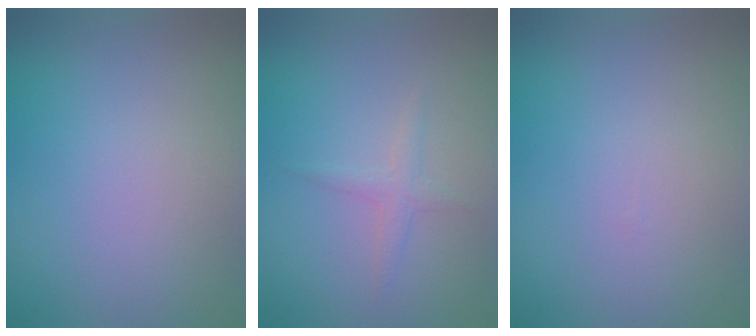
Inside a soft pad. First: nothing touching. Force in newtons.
{"total": 1.2, "press": 1.2, "slide": 0.0}
{"total": 0.0}